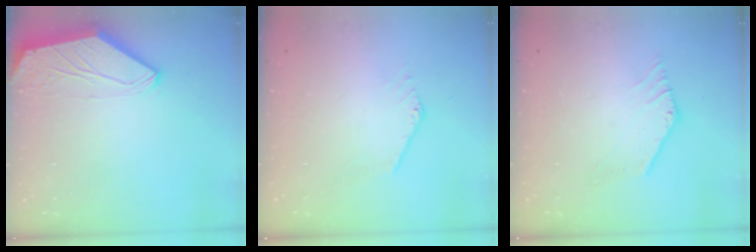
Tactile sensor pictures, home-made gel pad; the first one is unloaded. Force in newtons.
{"total": 0.0}
{"total": 0.5, "press": 0.3, "slide": 0.4}